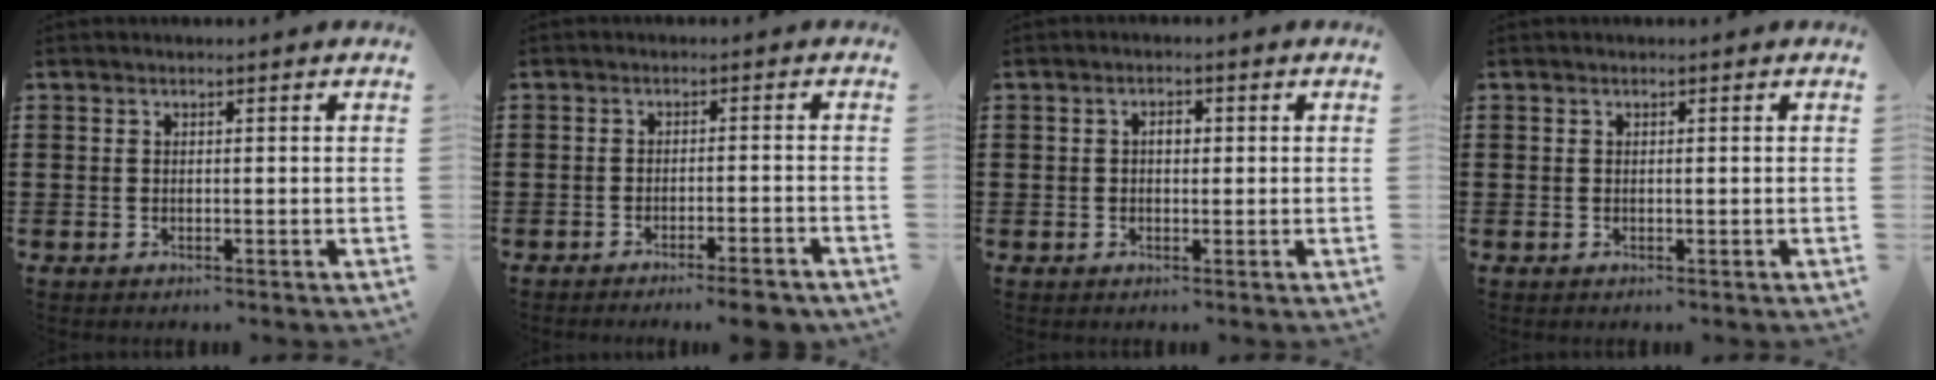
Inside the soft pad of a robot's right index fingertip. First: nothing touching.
{"total": 3.5, "force": [-3.1, -0.4, 1.7], "torque": [-0.029, -0.008, -0.058]}
{"total": 1.9, "force": [0.0, 1.0, 1.6], "torque": [-0.031, 0.007, -0.002]}
{"total": 0.0}